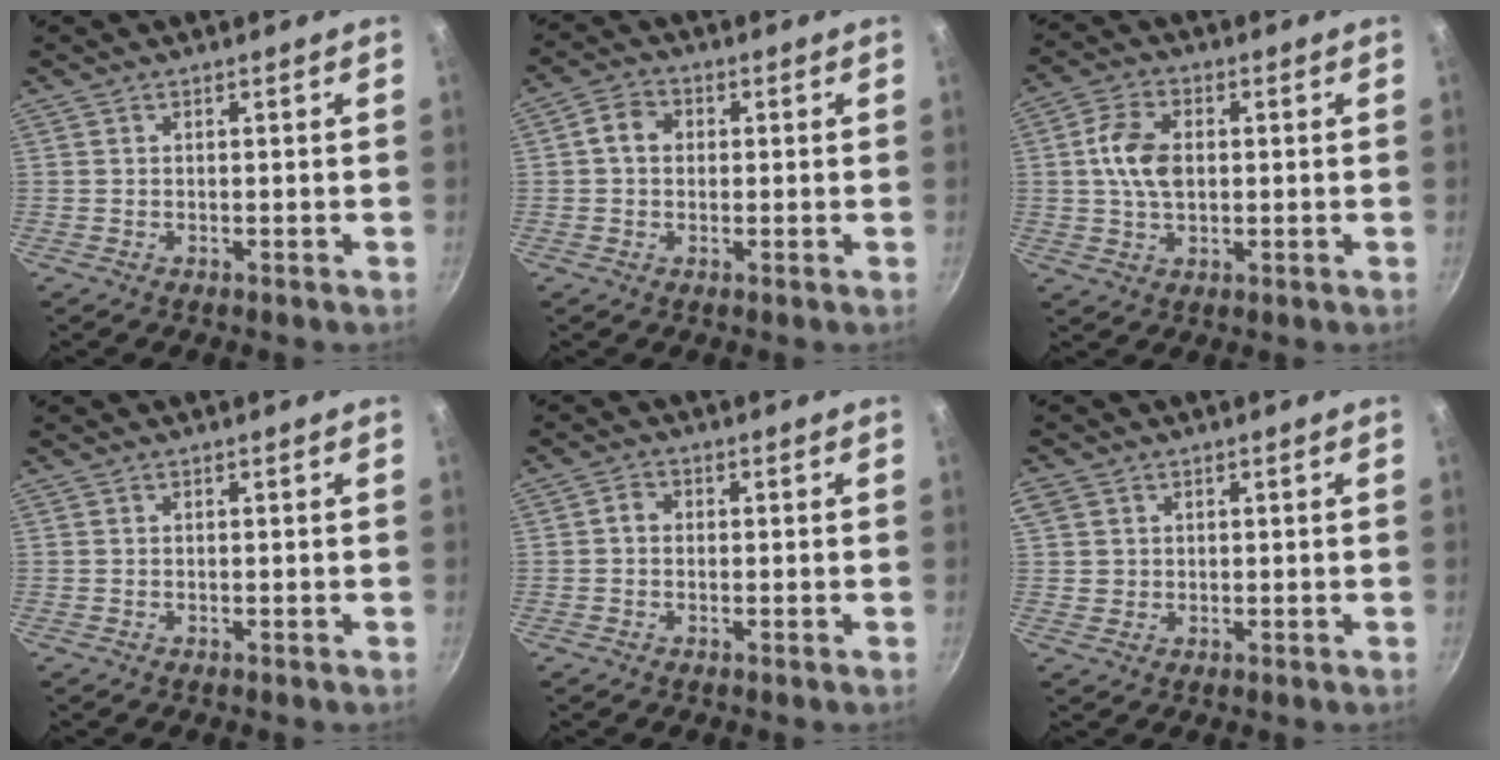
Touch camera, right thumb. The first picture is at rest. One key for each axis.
{"total": 4.6, "fx": 0.5, "fy": 3.8, "fz": 2.6, "tx": -0.033, "ty": 0.011, "tz": -0.003}
{"total": 8.3, "fx": 0.7, "fy": 5.3, "fz": 6.3, "tx": -0.109, "ty": 0.011, "tz": 0.008}
{"total": 0.0}
{"total": 2.2, "fx": 0.0, "fy": 1.9, "fz": 1.2, "tx": -0.017, "ty": 0.007, "tz": -0.006}
{"total": 4.4, "fx": 1.3, "fy": 3.8, "fz": 1.7, "tx": -0.022, "ty": -0.001, "tz": 0.023}